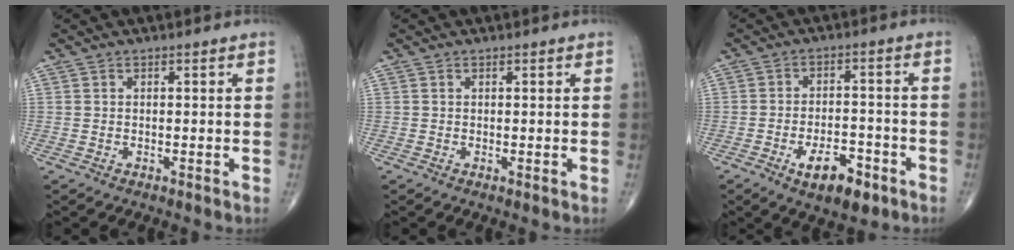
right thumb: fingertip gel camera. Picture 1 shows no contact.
{"total": 0.0}
{"total": 8.4, "force": [-4.3, 3.8, 6.1], "torque": [-0.086, 0.022, -0.063]}